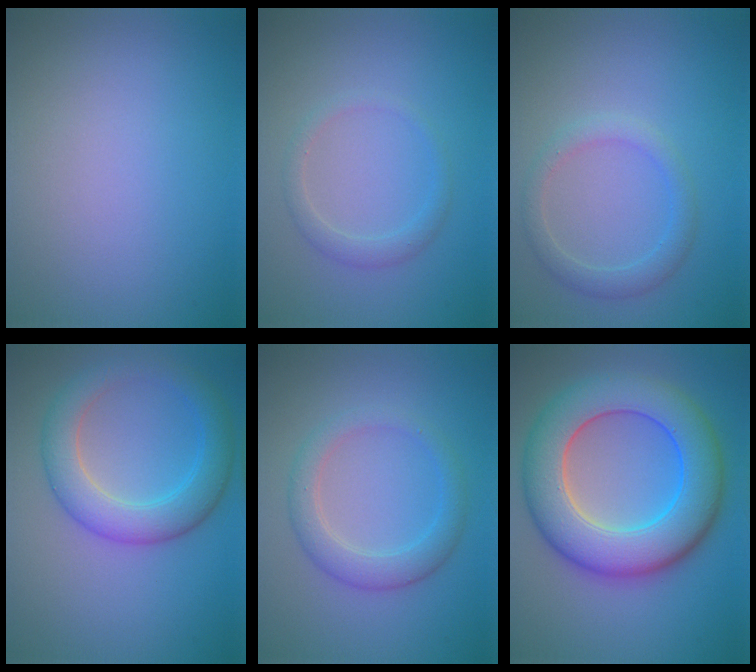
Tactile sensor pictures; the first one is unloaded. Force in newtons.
{"total": 1.6, "press": 1.6, "slide": 0.1}
{"total": 2.2, "press": 2.2, "slide": 0.1}
{"total": 5.1, "press": 5.1, "slide": 0.1}
{"total": 3.0, "press": 3.0, "slide": 0.1}
{"total": 10.1, "press": 10.1, "slide": 0.7}